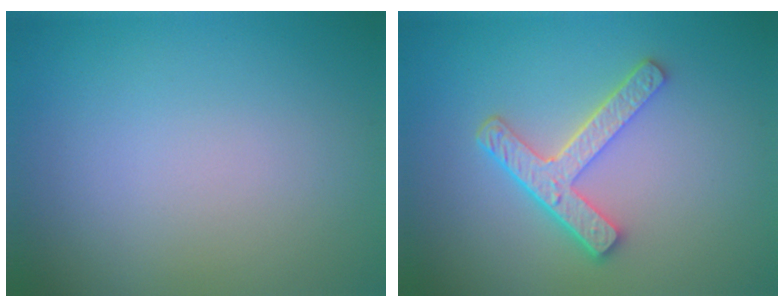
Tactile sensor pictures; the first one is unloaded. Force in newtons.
{"total": 4.5, "press": 3.3, "slide": 3.0}